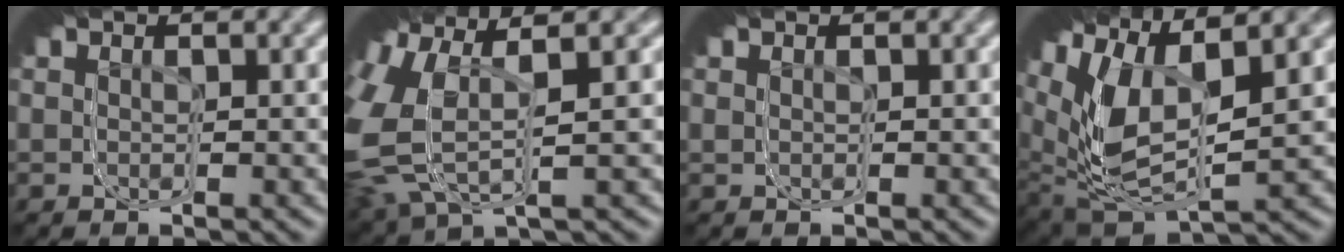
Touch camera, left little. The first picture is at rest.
{"total": 11.9, "force": [2.2, 8.4, 8.1], "torque": [-0.169, 0.003, 0.019]}
{"total": 0.6, "force": [0.1, 0.5, 0.3], "torque": [-0.007, 0.001, 0.001]}
{"total": 11.9, "force": [1.2, 7.8, 8.9], "torque": [-0.140, 0.008, 0.003]}